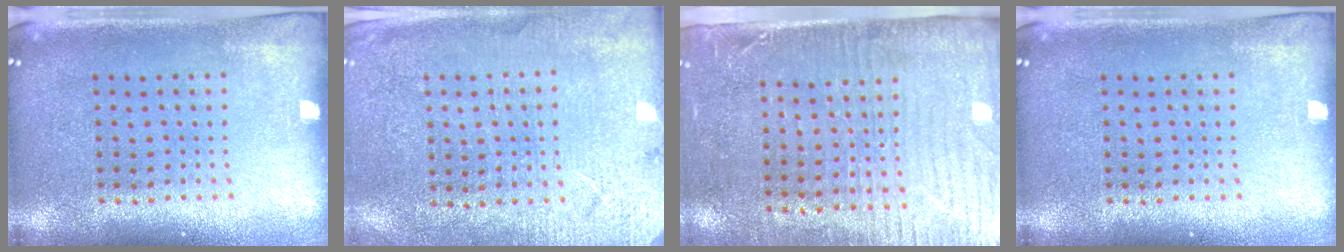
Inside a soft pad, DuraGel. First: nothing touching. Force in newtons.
{"total": 2.5, "press": 2.5, "slide": 0.2}
{"total": 3.2, "press": 2.8, "slide": 1.6}
{"total": 0.0}